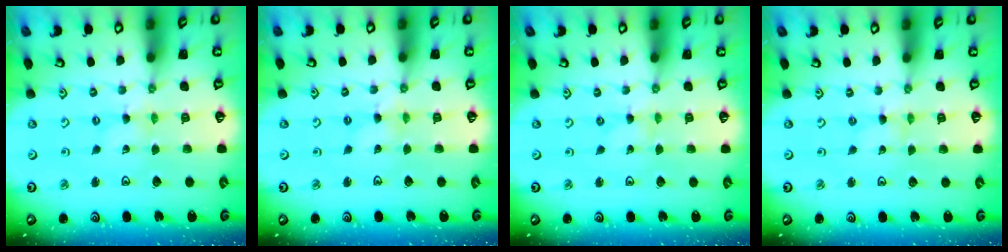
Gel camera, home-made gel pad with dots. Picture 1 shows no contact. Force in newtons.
{"total": 2.2, "press": 2.2, "slide": 0.1}
{"total": 0.0}
{"total": 0.9, "press": 0.8, "slide": 0.1}